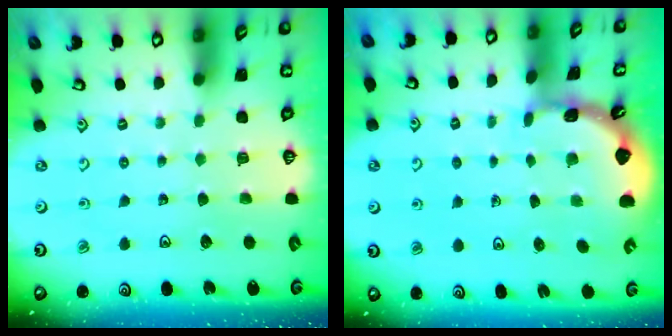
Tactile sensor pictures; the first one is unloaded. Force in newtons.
{"total": 1.8, "press": 1.8, "slide": 0.2}